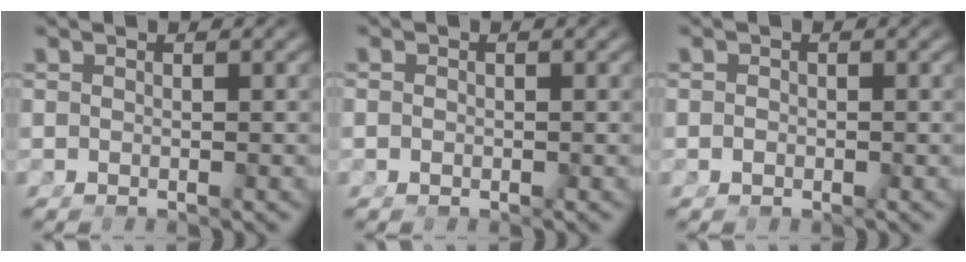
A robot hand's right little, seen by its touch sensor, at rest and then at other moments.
{"total": 0.5, "force": [-0.4, -0.1, 0.3], "torque": [-0.007, -0.009, -0.002]}
{"total": 0.6, "force": [-0.5, -0.2, 0.2], "torque": [-0.004, -0.008, -0.003]}